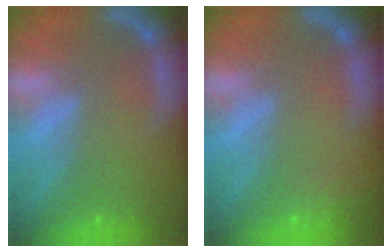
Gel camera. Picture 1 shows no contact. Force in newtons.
{"total": 3.5}